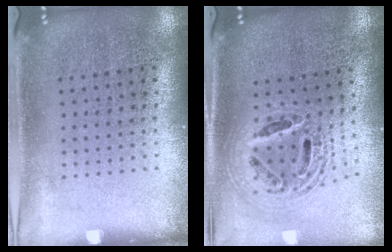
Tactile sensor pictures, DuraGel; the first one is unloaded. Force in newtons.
{"total": 2.0, "press": 1.6, "slide": 1.3}